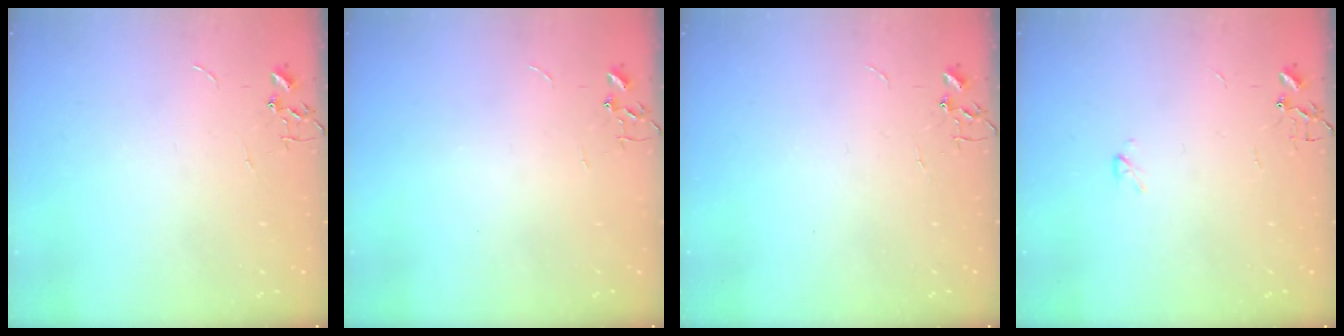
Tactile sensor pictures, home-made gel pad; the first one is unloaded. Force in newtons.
{"total": 0.0}
{"total": 0.0}
{"total": 2.2, "press": 2.2, "slide": 0.4}